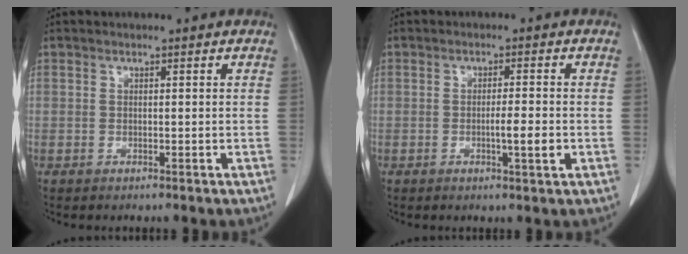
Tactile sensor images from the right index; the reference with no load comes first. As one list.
[{"total": 3.6, "force": [-0.9, 0.1, 3.5], "torque": [-0.052, -0.001, -0.011]}]